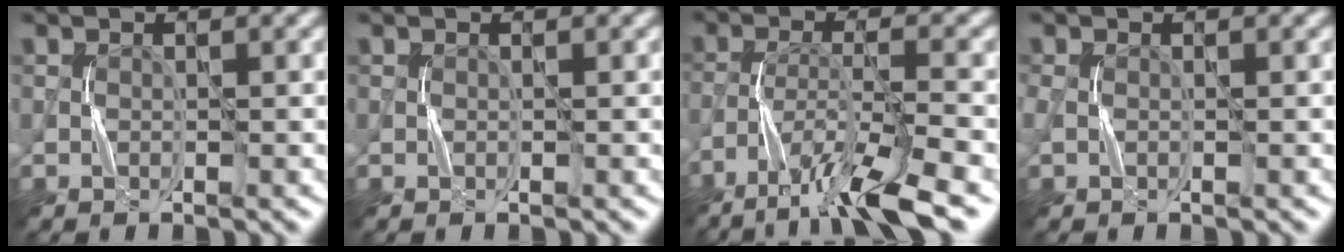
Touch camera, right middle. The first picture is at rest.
{"total": 0.0}
{"total": 8.0, "force": [-5.7, 1.2, 5.4], "torque": [-0.091, 0.000, -0.103]}
{"total": 1.0, "force": [0.0, 0.6, 0.8], "torque": [-0.022, 0.002, -0.001]}